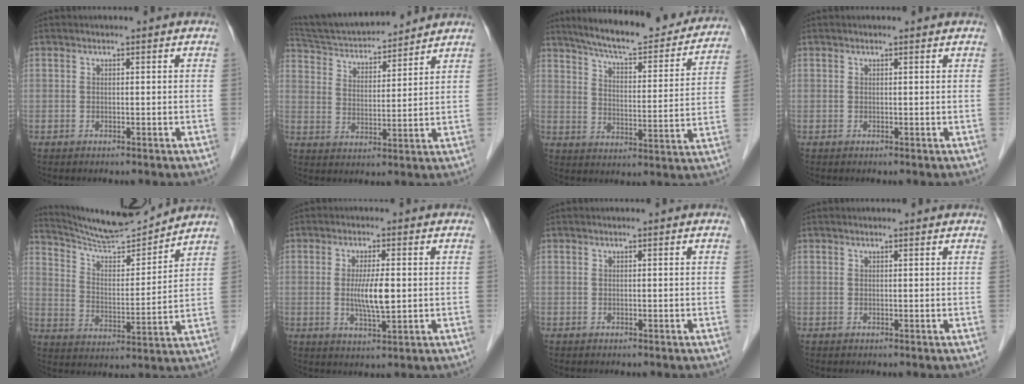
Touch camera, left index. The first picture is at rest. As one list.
[{"total": 15.6, "force": [14.5, 2.7, 5.1], "torque": [-0.090, 0.025, 0.242]}, {"total": 21.5, "force": [19.4, 3.6, 8.7], "torque": [-0.123, -0.023, 0.252]}, {"total": 0.9, "force": [0.9, 0.2, 0.1], "torque": [-0.011, 0.006, 0.009]}, {"total": 13.0, "force": [12.7, 0.2, 3.1], "torque": [-0.061, -0.004, 0.215]}, {"total": 5.3, "force": [-0.2, 0.8, 5.2], "torque": [-0.101, -0.013, -0.004]}, {"total": 0.0}, {"total": 1.3, "force": [1.3, 0.3, 0.2], "torque": [-0.011, 0.007, 0.012]}]